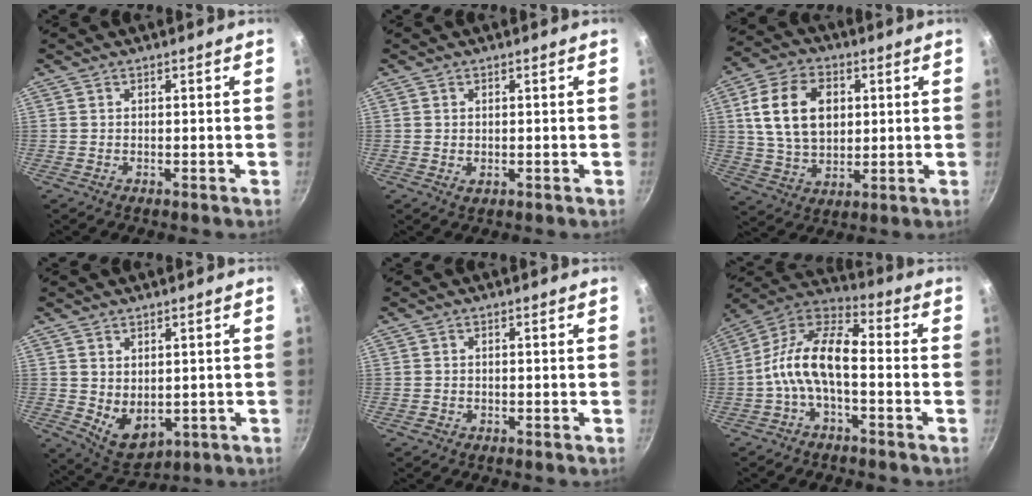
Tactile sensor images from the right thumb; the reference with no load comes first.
{"total": 0.9, "force": [0.0, 0.7, 0.6], "torque": [-0.010, -0.001, 0.001]}
{"total": 15.0, "force": [3.2, 10.4, 10.3], "torque": [-0.170, -0.001, 0.059]}
{"total": 6.9, "force": [0.7, 4.7, 5.0], "torque": [-0.063, -0.021, 0.034]}
{"total": 0.7, "force": [-0.4, 0.6, 0.2], "torque": [-0.003, 0.003, -0.004]}
{"total": 12.5, "force": [-2.7, 5.8, 10.8], "torque": [-0.199, 0.048, -0.068]}